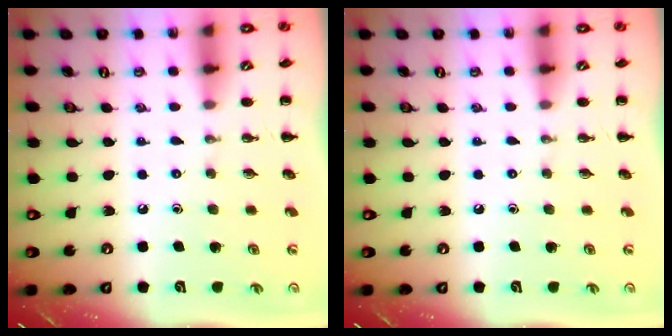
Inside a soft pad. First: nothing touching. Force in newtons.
{"total": 0.0}